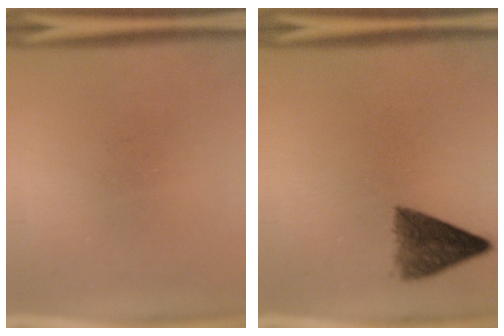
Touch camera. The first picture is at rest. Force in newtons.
{"total": 6.5}